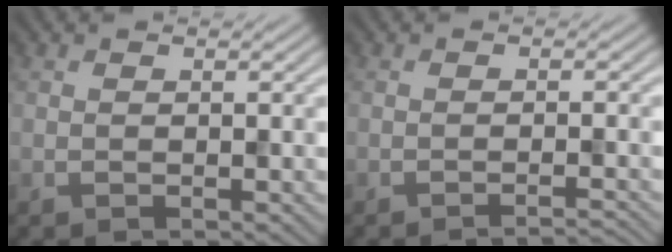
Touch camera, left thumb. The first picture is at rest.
{"total": 2.1, "force": [-1.7, 0.2, 1.2], "torque": [-0.007, 0.003, -0.034]}